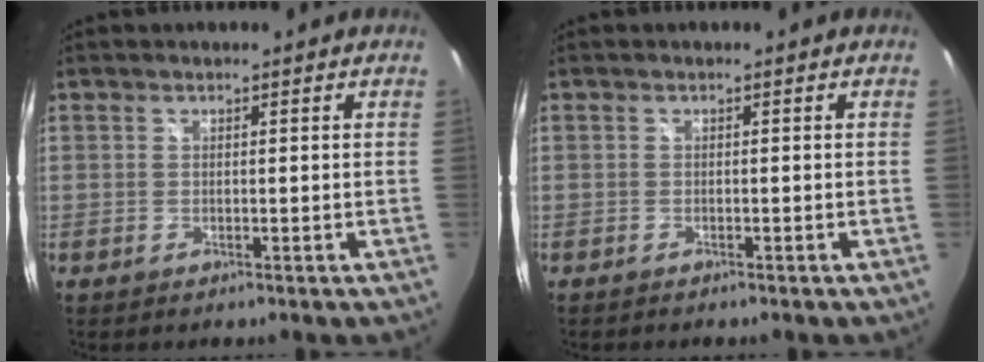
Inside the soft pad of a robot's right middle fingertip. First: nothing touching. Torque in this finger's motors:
{"motor_torque": [-0.51, 0.19, 0.04, 0.00]}